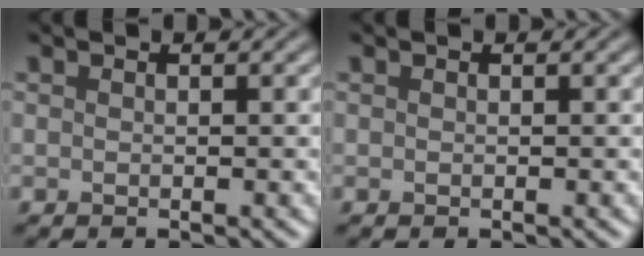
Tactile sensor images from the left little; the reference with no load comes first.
{"total": 0.0}